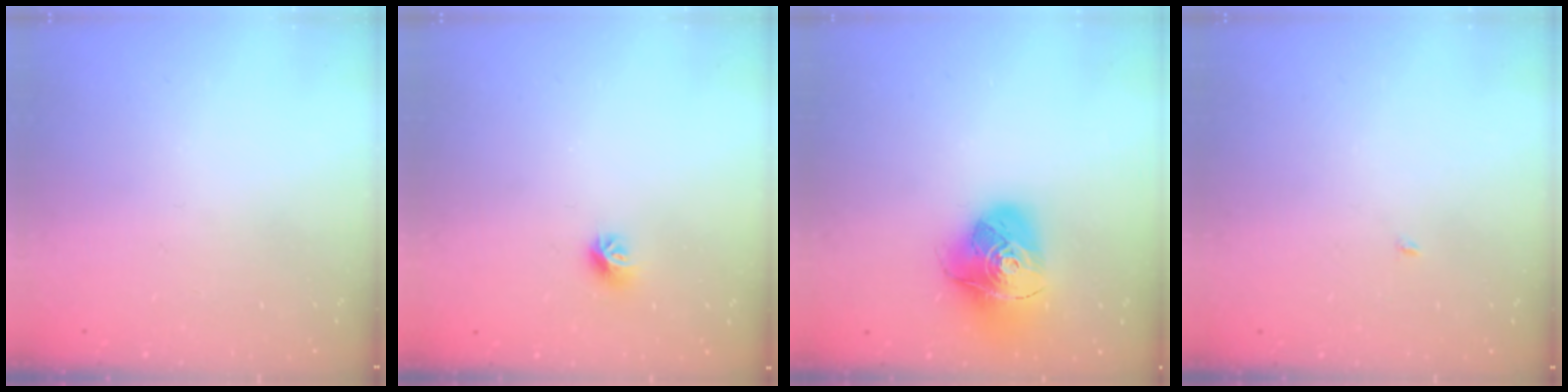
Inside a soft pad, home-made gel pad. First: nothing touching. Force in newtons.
{"total": 7.4, "press": 7.4, "slide": 0.7}
{"total": 16.4, "press": 16.3, "slide": 1.8}
{"total": 1.9, "press": 1.9, "slide": 0.2}